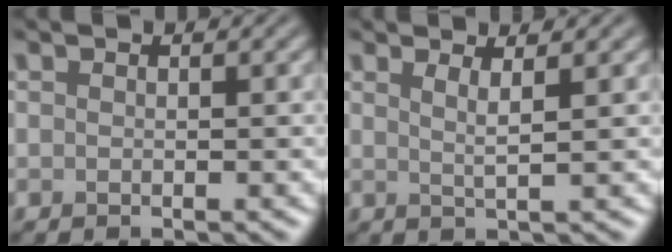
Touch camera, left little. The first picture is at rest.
{"total": 1.9, "force": [1.0, 0.4, 1.6], "torque": [-0.023, 0.000, 0.012]}